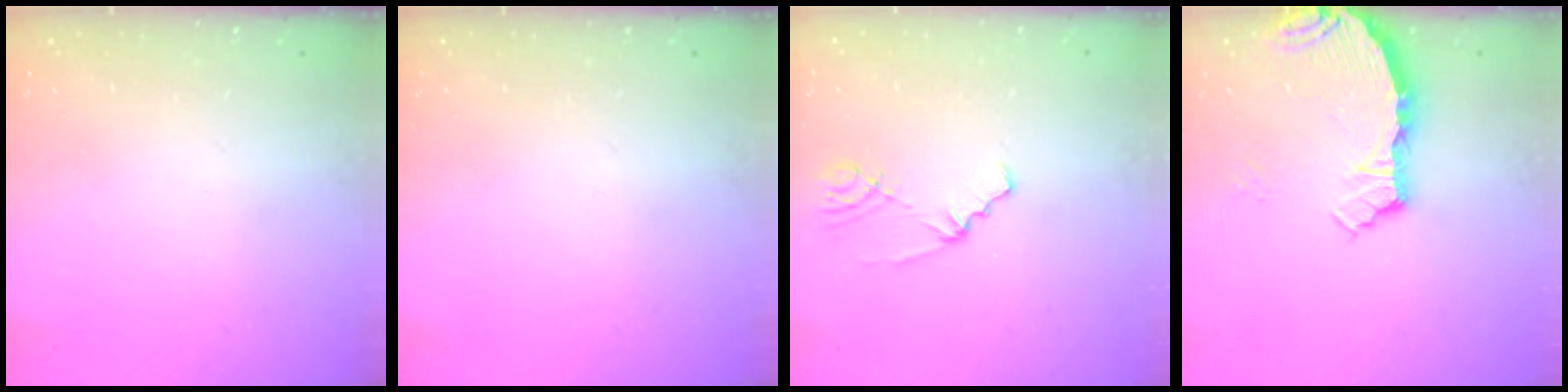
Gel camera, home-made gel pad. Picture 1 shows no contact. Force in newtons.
{"total": 0.0}
{"total": 1.1, "press": 1.1, "slide": 0.2}
{"total": 3.9, "press": 3.9, "slide": 0.2}